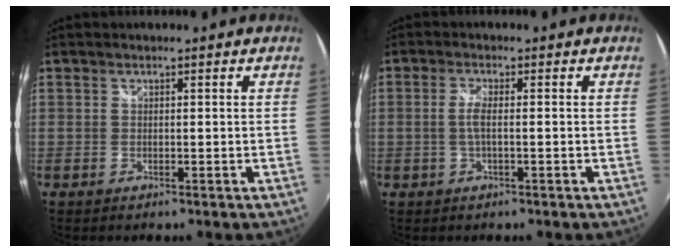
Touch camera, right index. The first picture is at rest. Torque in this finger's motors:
{"motor_torque": [0.84, 0.81, 0.20, 0.03]}